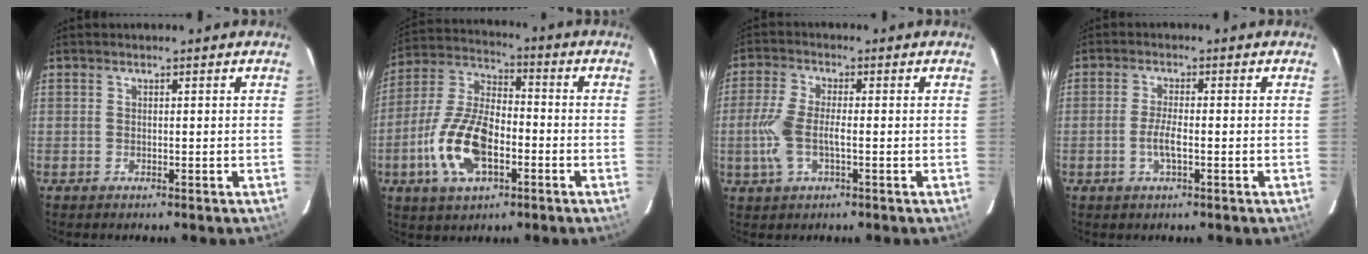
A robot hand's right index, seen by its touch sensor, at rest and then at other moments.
{"total": 15.1, "force": [-5.1, 7.3, 12.2], "torque": [-0.261, 0.004, -0.095]}
{"total": 7.2, "force": [-1.5, 2.9, 6.5], "torque": [-0.147, 0.000, -0.029]}
{"total": 3.4, "force": [-1.1, 0.6, 3.2], "torque": [-0.064, -0.004, -0.021]}